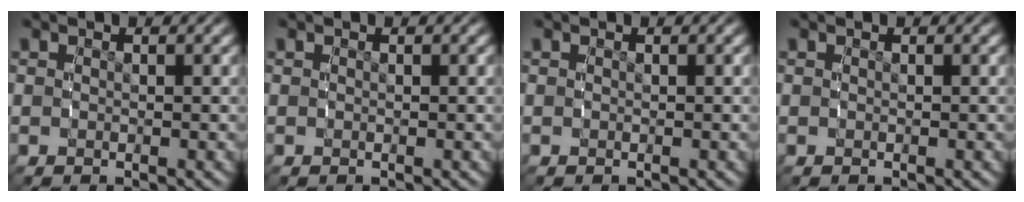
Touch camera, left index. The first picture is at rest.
{"total": 0.0}
{"total": 0.0}
{"total": 0.0}